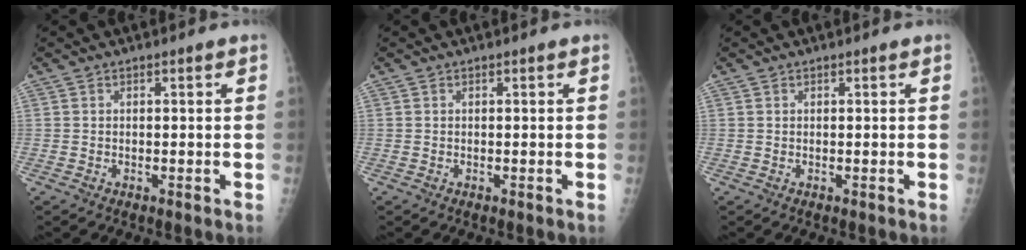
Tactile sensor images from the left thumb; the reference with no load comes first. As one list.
[{"total": 0.0}, {"total": 0.0}]